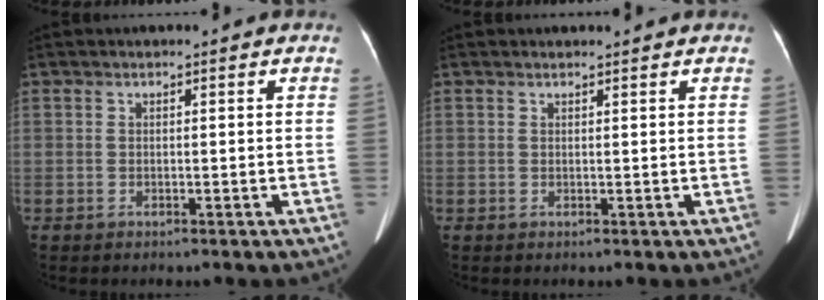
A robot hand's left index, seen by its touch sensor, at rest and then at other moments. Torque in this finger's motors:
{"motor_torque": [-0.29, 0.49, -0.52, -0.06]}